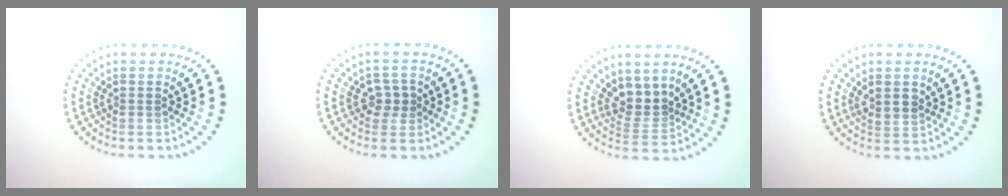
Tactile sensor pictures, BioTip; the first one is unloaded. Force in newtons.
{"total": 1.8, "press": 1.8, "slide": 0.6}
{"total": 2.8, "press": 2.1, "slide": 1.8}
{"total": 2.0, "press": 1.8, "slide": 0.8}